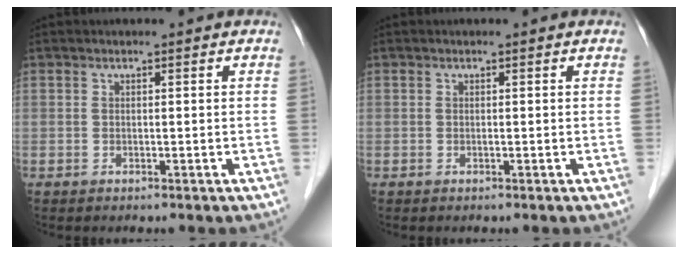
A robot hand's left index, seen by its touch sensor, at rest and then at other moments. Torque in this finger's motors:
{"motor_torque": [-0.17, 0.01, -0.04, -0.01]}